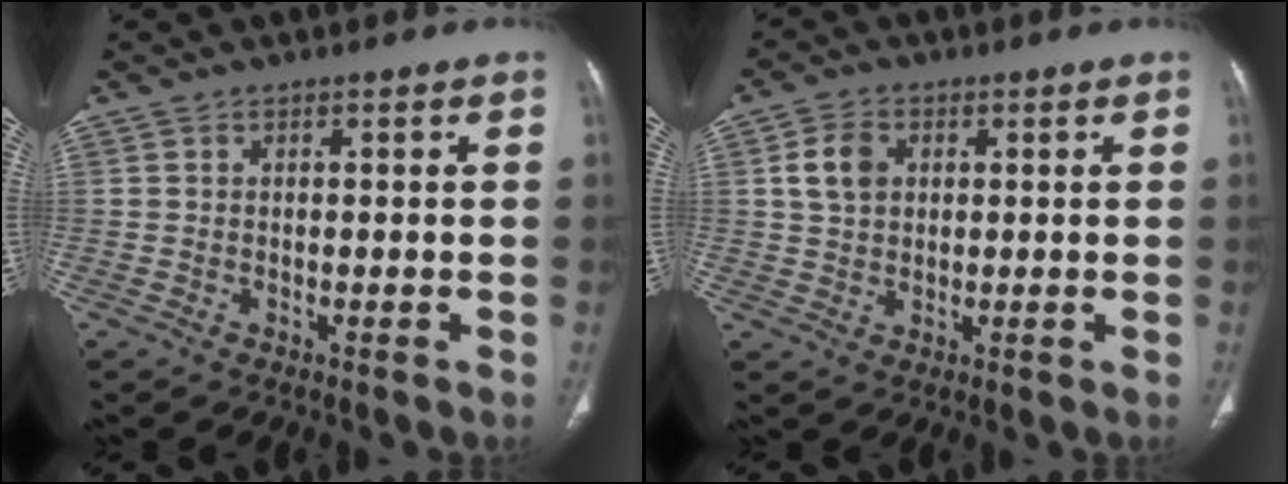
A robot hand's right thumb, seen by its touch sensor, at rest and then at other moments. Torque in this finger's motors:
{"motor_torque": [-0.53, 0.86, 0.33, -0.39, 0.03]}